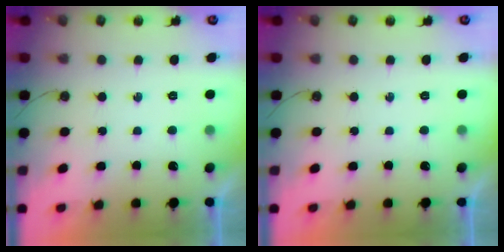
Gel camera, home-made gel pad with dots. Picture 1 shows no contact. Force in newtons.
{"total": 0.0}